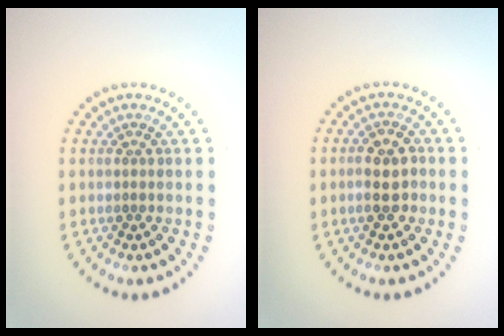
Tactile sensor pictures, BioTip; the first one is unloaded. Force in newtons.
{"total": 2.7, "press": 2.7, "slide": 0.6}